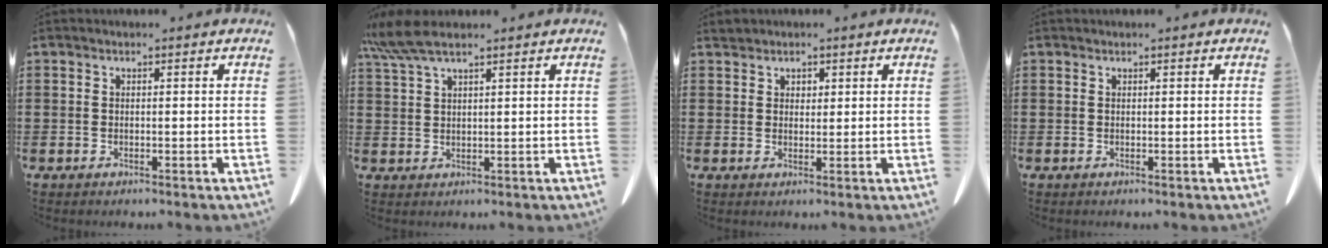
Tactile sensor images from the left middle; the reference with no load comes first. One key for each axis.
{"total": 5.5, "fx": 4.0, "fy": 0.8, "fz": 3.7, "tx": -0.086, "ty": -0.006, "tz": 0.072}
{"total": 1.9, "fx": 1.6, "fy": 1.1, "fz": 0.1, "tx": 0.000, "ty": 0.002, "tz": 0.030}
{"total": 0.0}